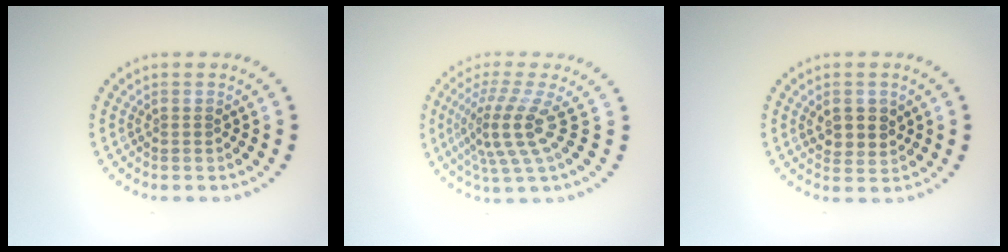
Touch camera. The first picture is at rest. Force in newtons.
{"total": 4.3, "press": 2.9, "slide": 3.1}
{"total": 2.7, "press": 2.7, "slide": 0.6}